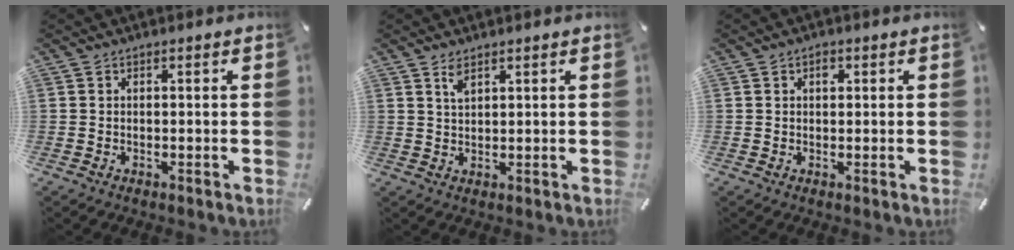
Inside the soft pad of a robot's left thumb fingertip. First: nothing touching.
{"total": 2.9, "force": [2.1, 1.2, 1.7], "torque": [-0.037, 0.000, 0.038]}
{"total": 1.4, "force": [0.5, 1.1, 0.8], "torque": [-0.001, -0.002, 0.005]}